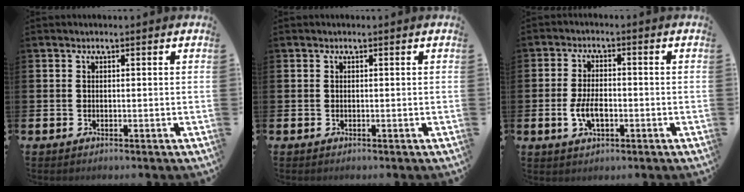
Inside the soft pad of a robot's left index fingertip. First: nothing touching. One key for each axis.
{"total": 0.0}
{"total": 4.3, "fx": -0.9, "fy": 2.4, "fz": 3.5, "tx": -0.059, "ty": 0.000, "tz": -0.020}